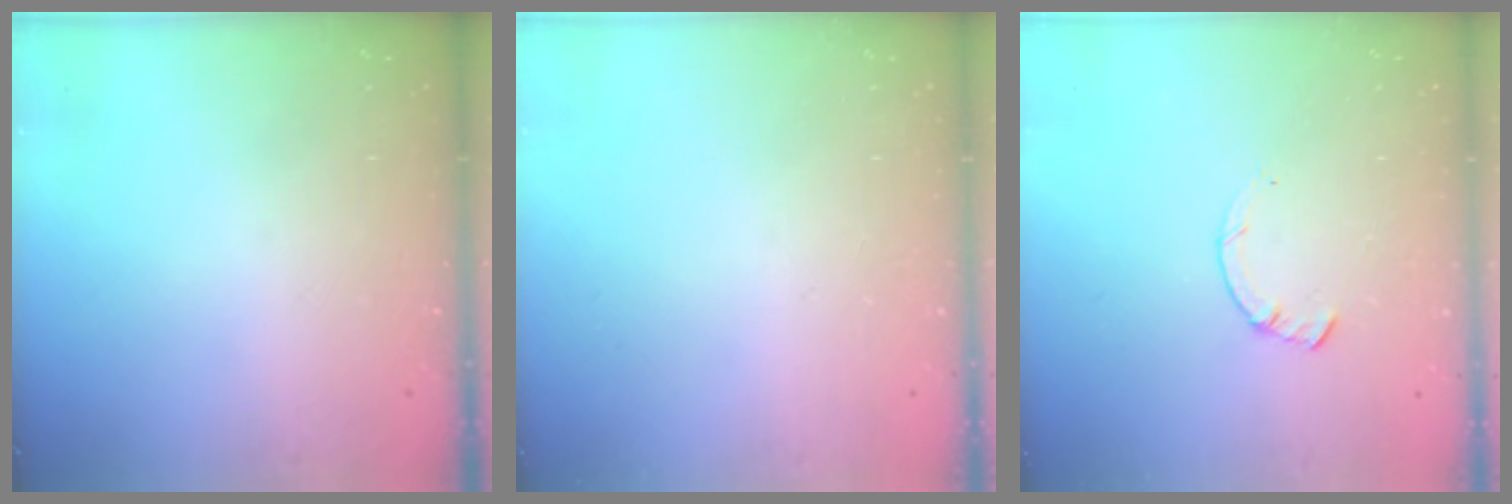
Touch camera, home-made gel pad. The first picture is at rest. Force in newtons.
{"total": 0.0}
{"total": 1.4, "press": 1.4, "slide": 0.2}